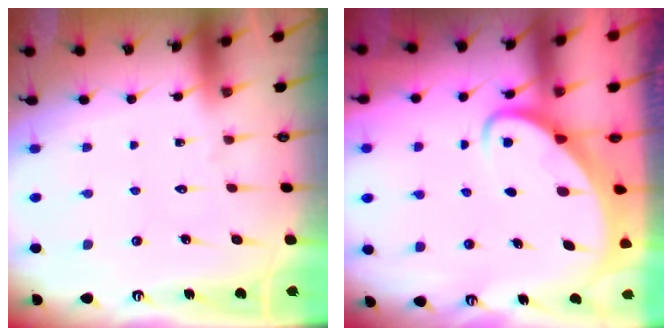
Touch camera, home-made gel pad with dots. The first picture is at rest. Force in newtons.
{"total": 2.9, "press": 2.9, "slide": 0.2}